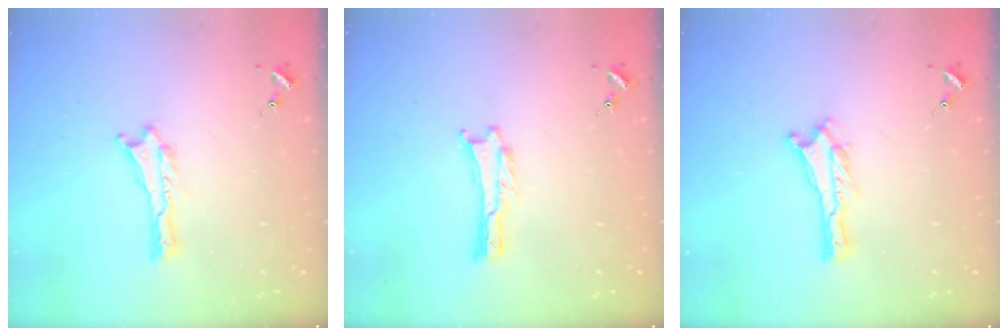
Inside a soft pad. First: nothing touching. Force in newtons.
{"total": 0.0}
{"total": 0.0}